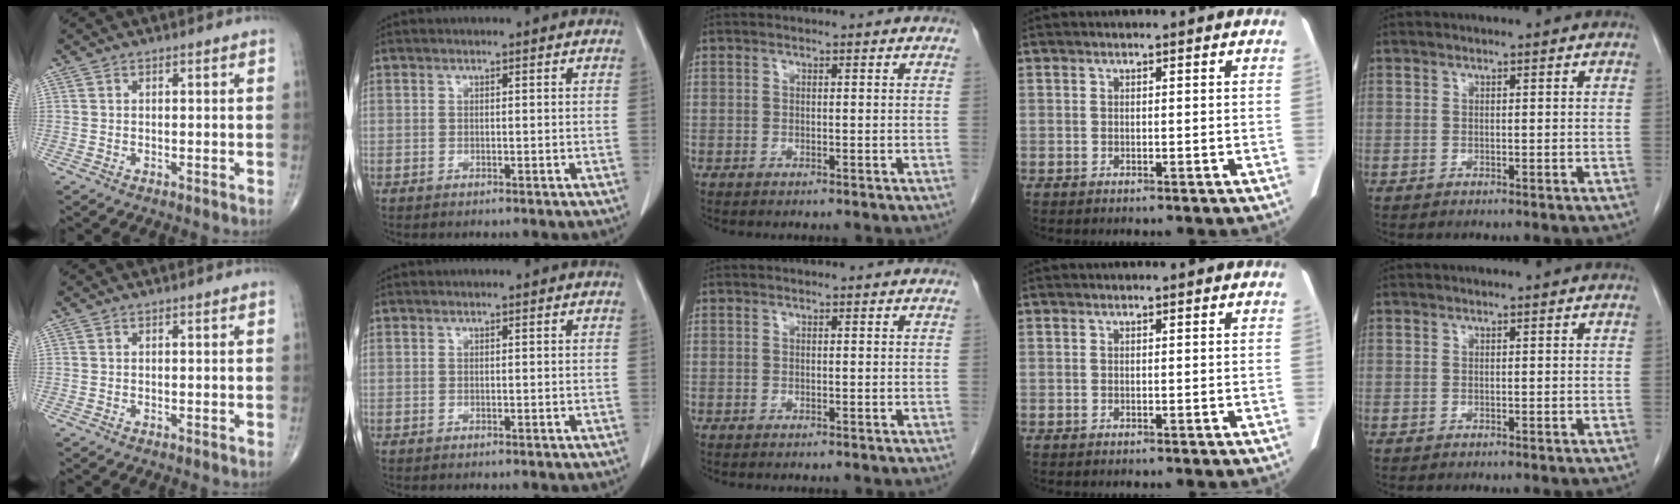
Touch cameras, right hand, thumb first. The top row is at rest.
{}